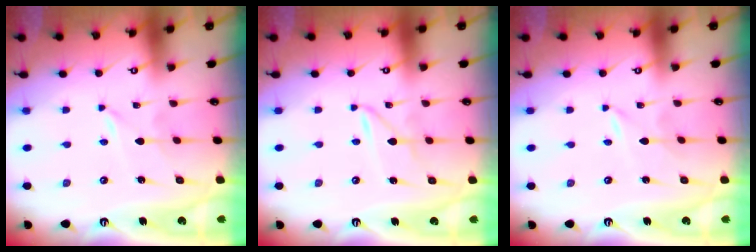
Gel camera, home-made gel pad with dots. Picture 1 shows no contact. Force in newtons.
{"total": 1.7, "press": 1.7, "slide": 0.1}
{"total": 0.0}